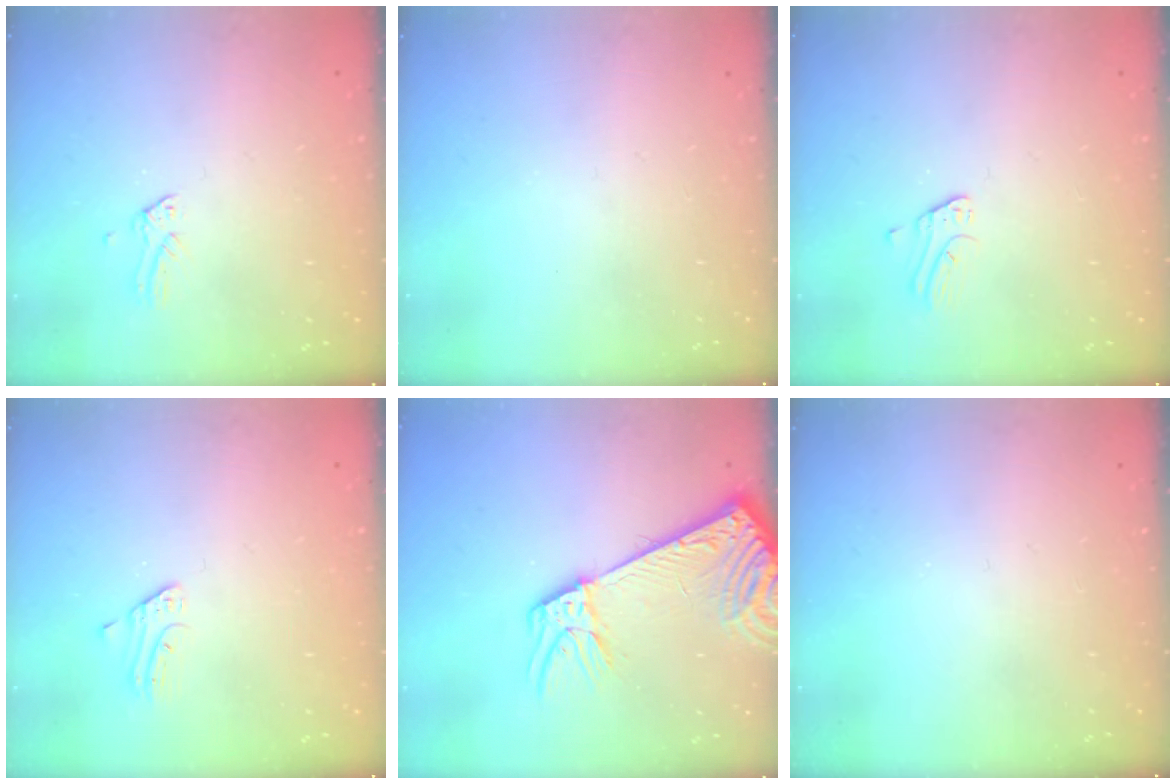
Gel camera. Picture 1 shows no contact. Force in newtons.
{"total": 0.0}
{"total": 1.3, "press": 1.3, "slide": 0.1}
{"total": 2.3, "press": 2.3, "slide": 0.2}
{"total": 9.3, "press": 8.9, "slide": 2.5}
{"total": 0.0}